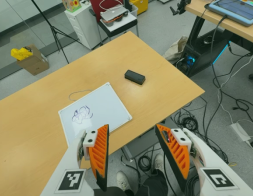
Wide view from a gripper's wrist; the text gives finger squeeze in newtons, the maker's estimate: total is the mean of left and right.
{"total": 0.0}